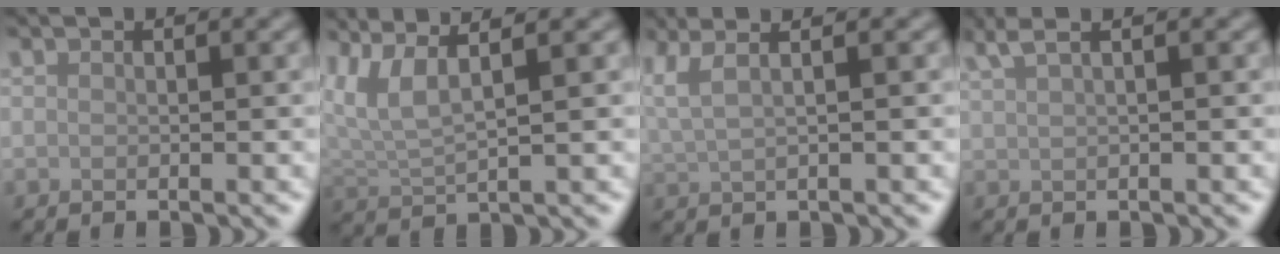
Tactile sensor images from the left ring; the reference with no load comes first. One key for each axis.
{"total": 4.1, "fx": 2.5, "fy": 0.9, "fz": 3.2, "tx": -0.077, "ty": 0.006, "tz": 0.057}
{"total": 3.8, "fx": 2.2, "fy": 1.3, "fz": 2.9, "tx": -0.052, "ty": 0.022, "tz": 0.024}
{"total": 3.5, "fx": 2.2, "fy": 1.4, "fz": 2.4, "tx": -0.028, "ty": 0.019, "tz": 0.014}